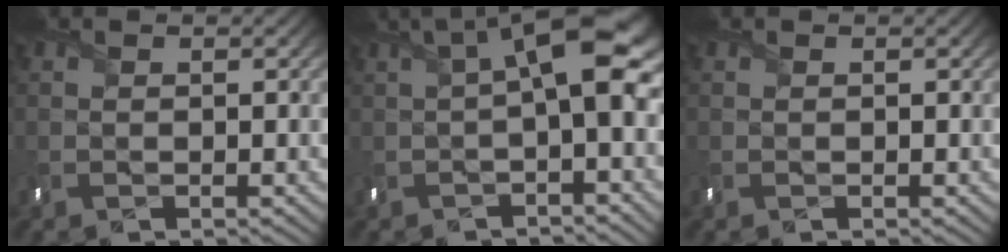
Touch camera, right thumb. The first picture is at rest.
{"total": 8.0, "force": [1.3, 2.5, 7.5], "torque": [-0.116, 0.014, 0.015]}
{"total": 0.0}